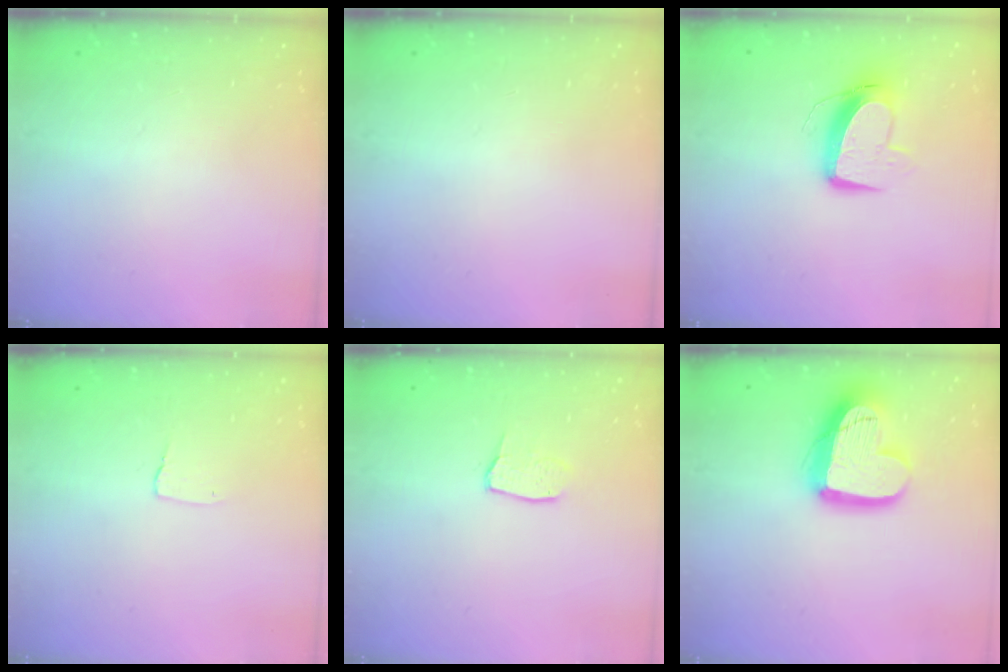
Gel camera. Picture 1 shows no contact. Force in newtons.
{"total": 0.0}
{"total": 10.6, "press": 10.5, "slide": 1.2}
{"total": 2.7, "press": 2.7, "slide": 0.2}
{"total": 3.0, "press": 3.0, "slide": 0.2}
{"total": 17.4, "press": 17.4, "slide": 1.4}